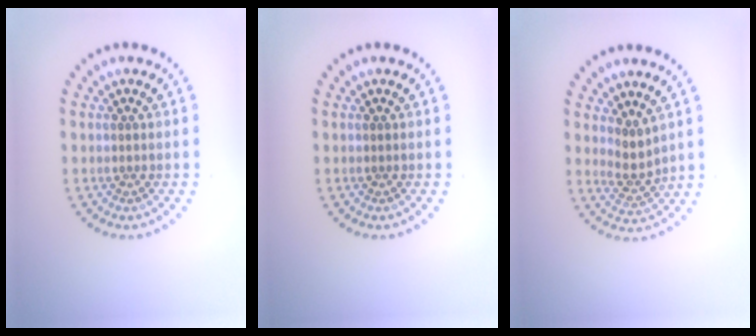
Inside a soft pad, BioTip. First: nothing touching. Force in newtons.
{"total": 0.0}
{"total": 2.2, "press": 1.7, "slide": 1.4}